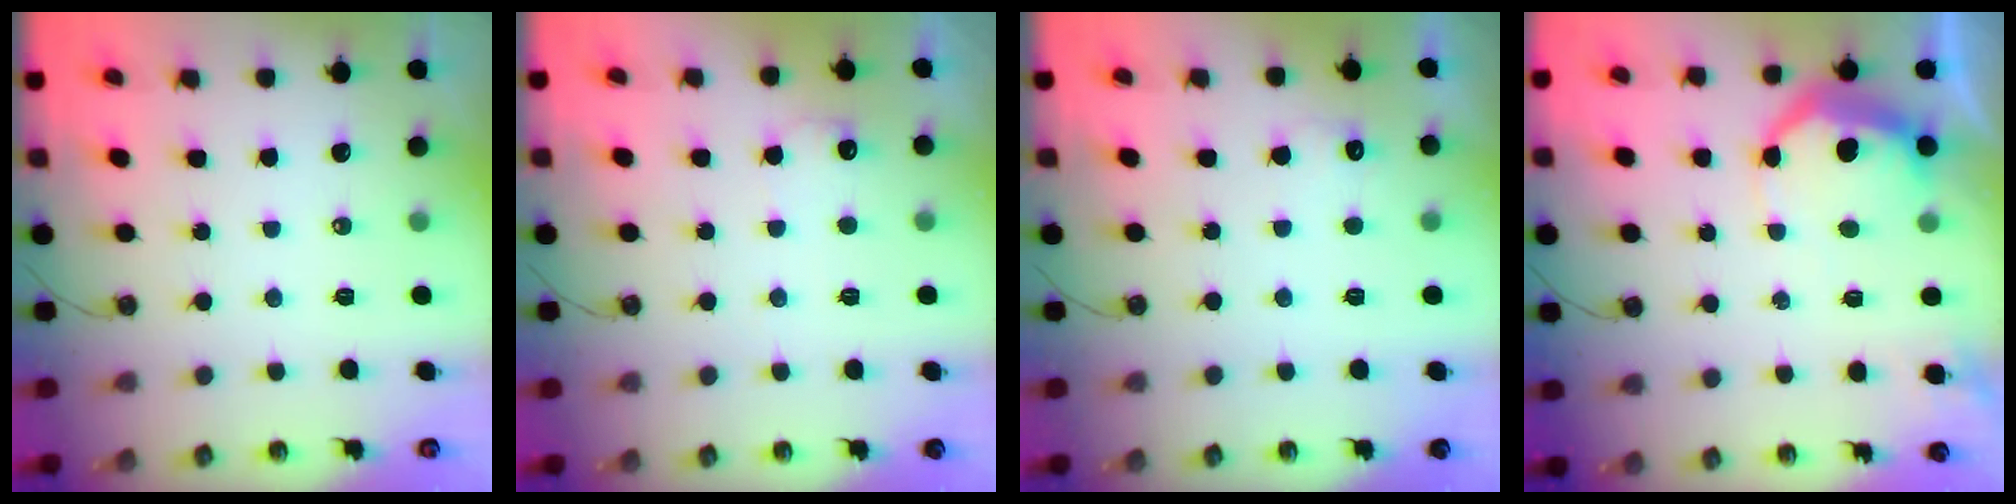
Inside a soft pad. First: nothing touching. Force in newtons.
{"total": 6.1, "press": 6.0, "slide": 0.5}
{"total": 3.8, "press": 3.6, "slide": 1.1}
{"total": 10.0, "press": 10.0, "slide": 0.7}